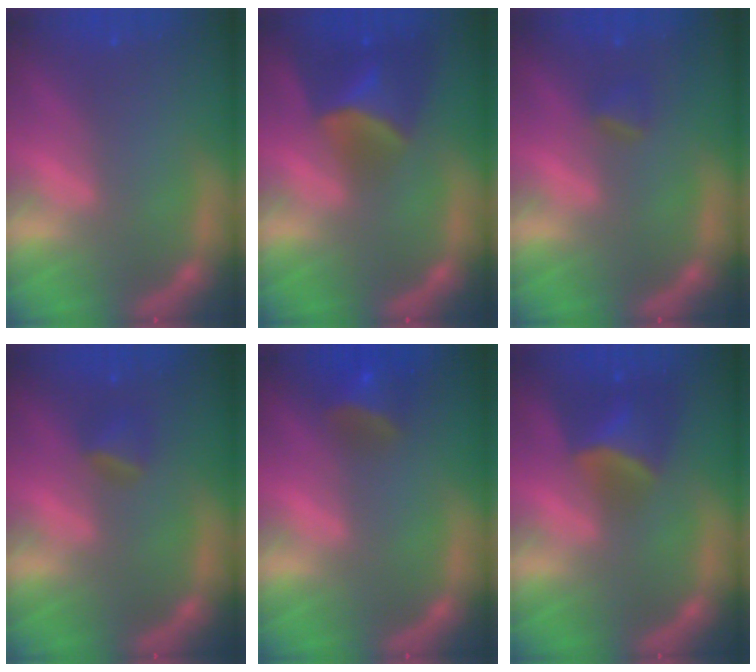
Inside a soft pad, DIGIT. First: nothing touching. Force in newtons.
{"total": 6.0}
{"total": 1.4}
{"total": 1.9}
{"total": 4.0}
{"total": 5.0}